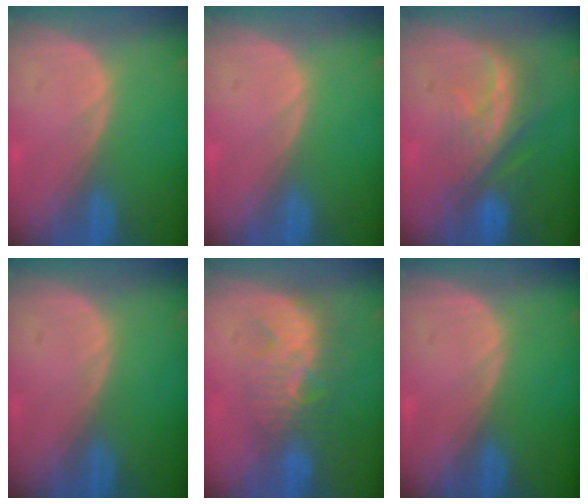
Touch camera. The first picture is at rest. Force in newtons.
{"total": 0.0}
{"total": 8.1, "press": 7.3, "slide": 3.5}
{"total": 0.0}
{"total": 7.7, "press": 7.2, "slide": 2.6}
{"total": 0.0}